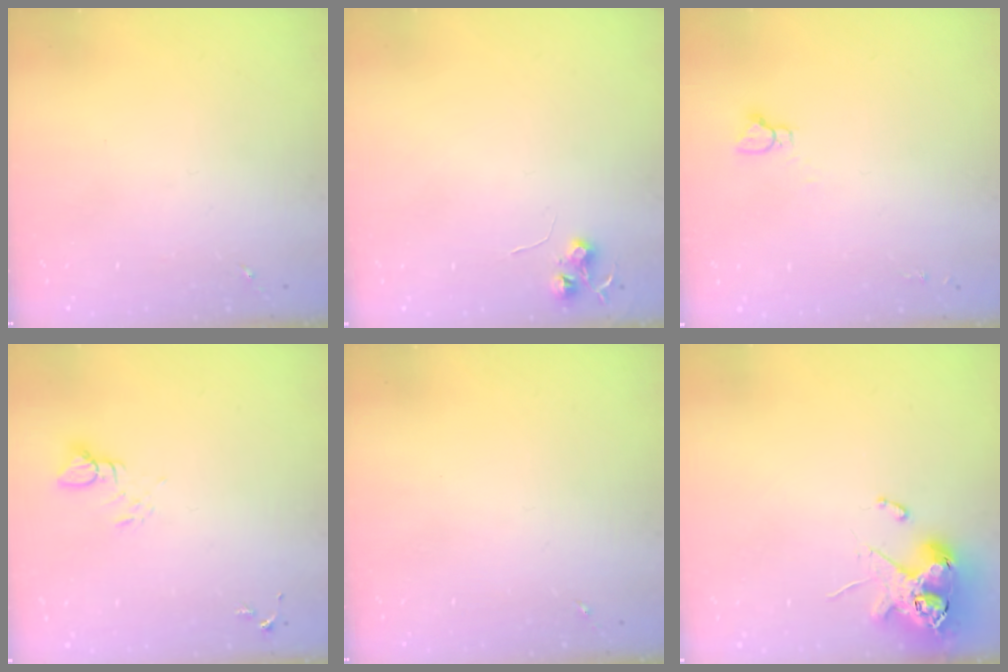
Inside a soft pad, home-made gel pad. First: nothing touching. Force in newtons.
{"total": 6.0, "press": 6.0, "slide": 0.5}
{"total": 2.9, "press": 2.9, "slide": 0.2}
{"total": 3.8, "press": 3.8, "slide": 0.2}
{"total": 0.0}
{"total": 11.7, "press": 11.5, "slide": 1.7}